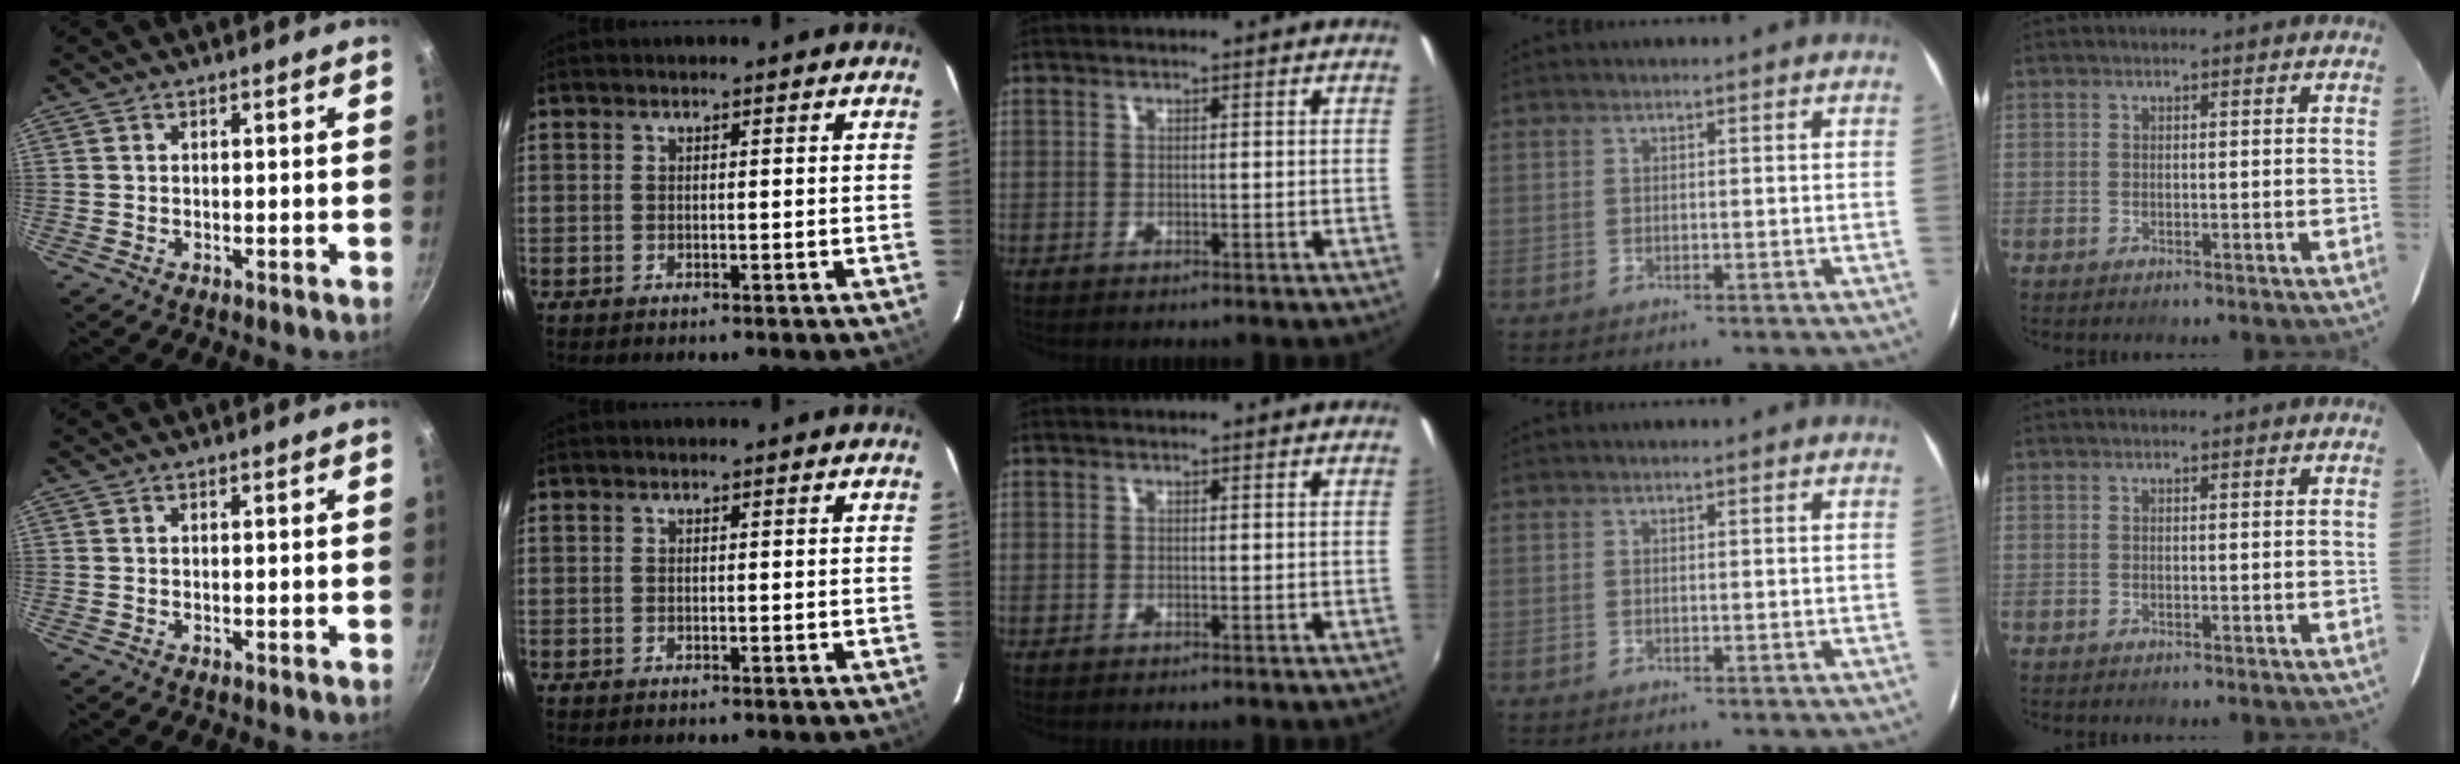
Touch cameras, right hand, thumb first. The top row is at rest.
{}